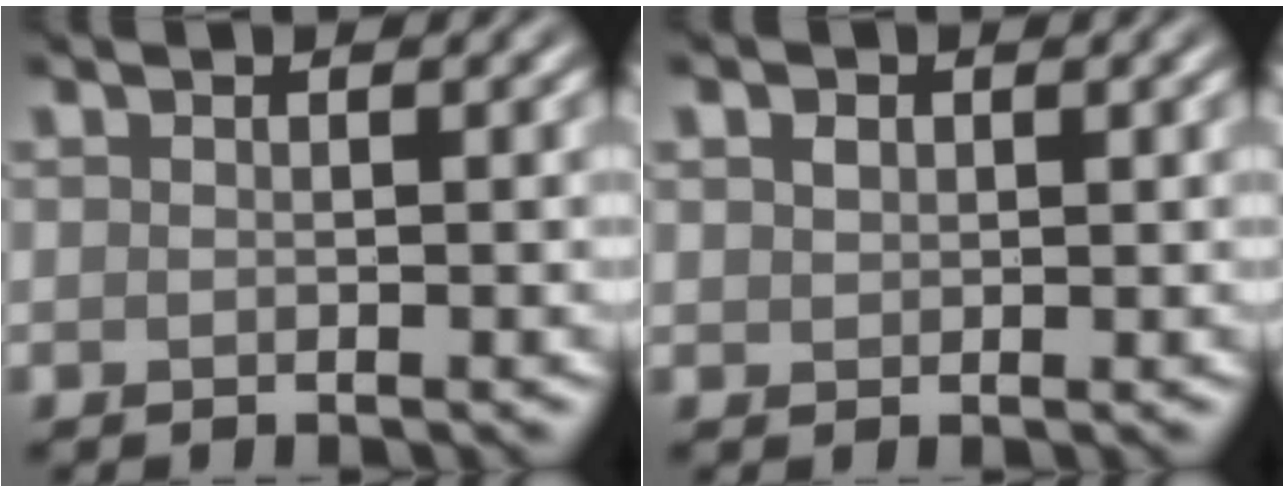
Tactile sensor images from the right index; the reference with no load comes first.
{"total": 1.0, "force": [0.4, 0.8, 0.4], "torque": [-0.008, 0.002, 0.007]}